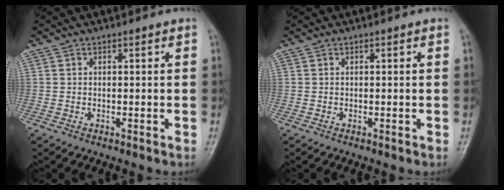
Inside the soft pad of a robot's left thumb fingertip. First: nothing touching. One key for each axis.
{"total": 0.0}